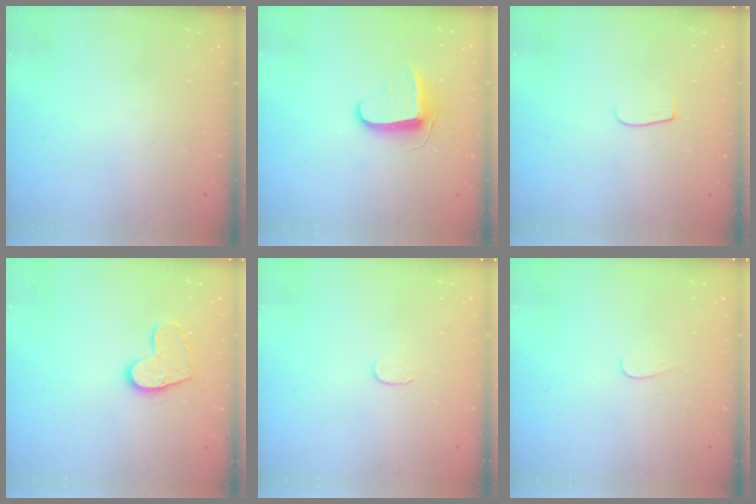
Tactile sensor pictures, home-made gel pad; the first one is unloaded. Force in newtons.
{"total": 9.6, "press": 9.6, "slide": 0.8}
{"total": 3.8, "press": 3.8, "slide": 0.5}
{"total": 11.4, "press": 11.3, "slide": 0.6}
{"total": 3.8, "press": 3.8, "slide": 0.4}
{"total": 3.5, "press": 3.5, "slide": 0.3}